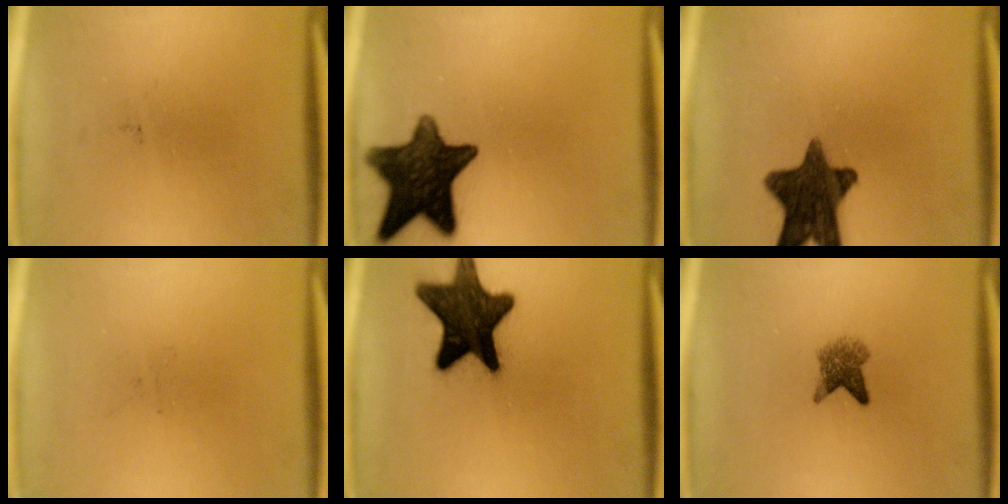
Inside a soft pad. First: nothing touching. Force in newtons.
{"total": 14.3}
{"total": 13.4}
{"total": 0.0}
{"total": 16.1}
{"total": 3.3}